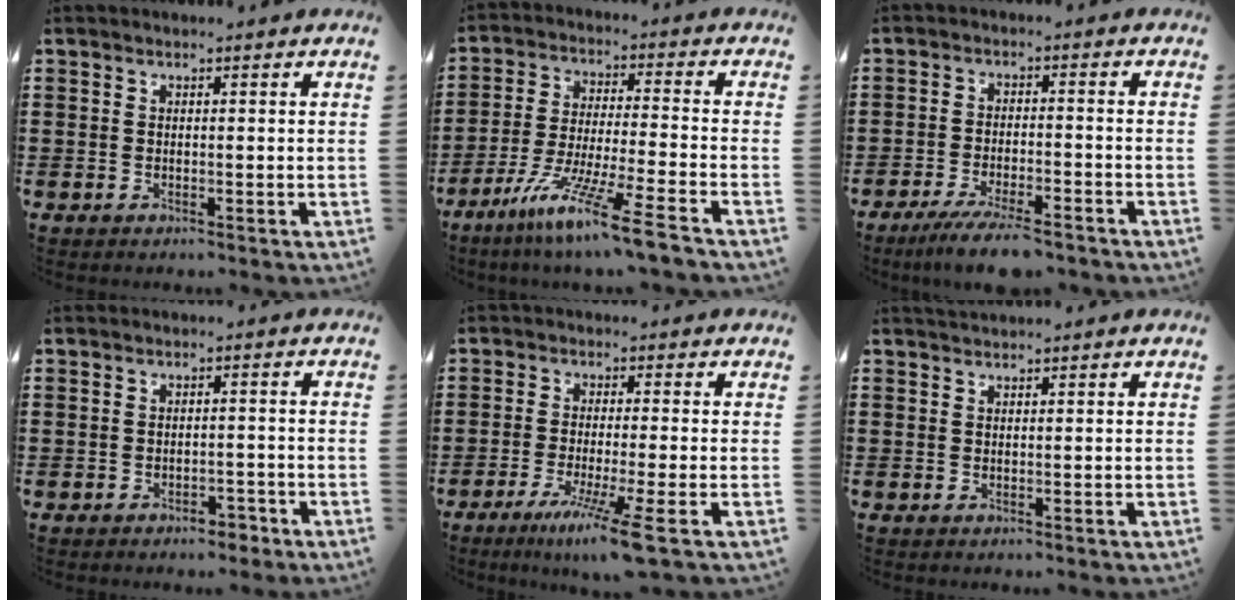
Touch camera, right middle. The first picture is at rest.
{"total": 10.5, "force": [-8.0, -0.6, 6.8], "torque": [-0.132, -0.005, -0.159]}
{"total": 5.8, "force": [-4.9, 0.6, 3.1], "torque": [-0.058, -0.011, -0.091]}
{"total": 2.0, "force": [-1.9, 0.7, 0.2], "torque": [-0.010, -0.002, -0.040]}
{"total": 7.0, "force": [-3.9, -1.1, 5.7], "torque": [-0.110, -0.028, -0.072]}
{"total": 1.0, "force": [1.0, 0.0, 0.1], "torque": [-0.004, -0.002, 0.018]}